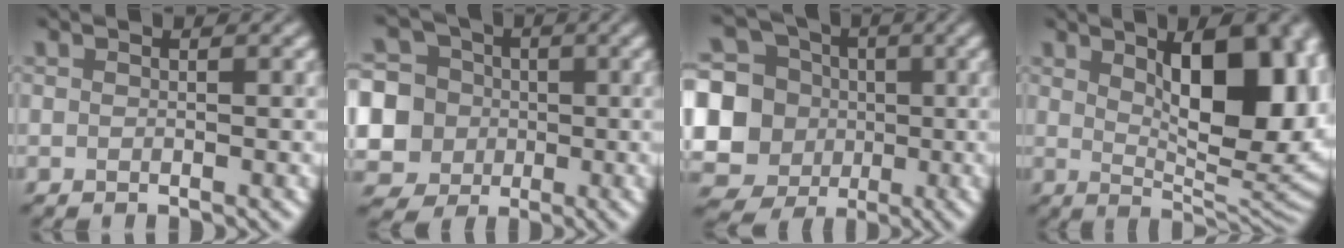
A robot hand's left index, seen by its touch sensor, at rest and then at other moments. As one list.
[{"total": 9.6, "force": [-0.4, 9.1, 3.0], "torque": [-0.104, 0.019, -0.030]}, {"total": 16.3, "force": [-0.7, 15.5, 4.9], "torque": [-0.162, 0.010, -0.043]}, {"total": 12.9, "force": [3.4, 5.6, 11.1], "torque": [-0.121, 0.007, 0.045]}]